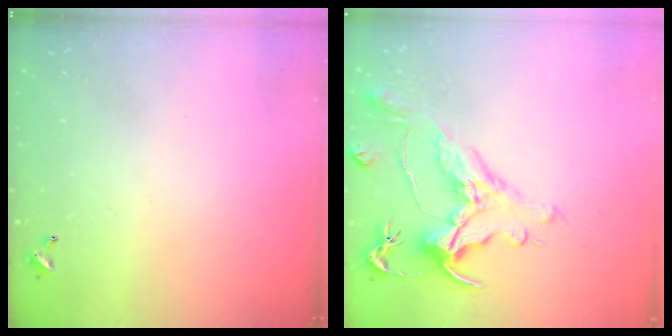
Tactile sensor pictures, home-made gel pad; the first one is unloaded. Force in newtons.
{"total": 1.7, "press": 0.9, "slide": 1.4}